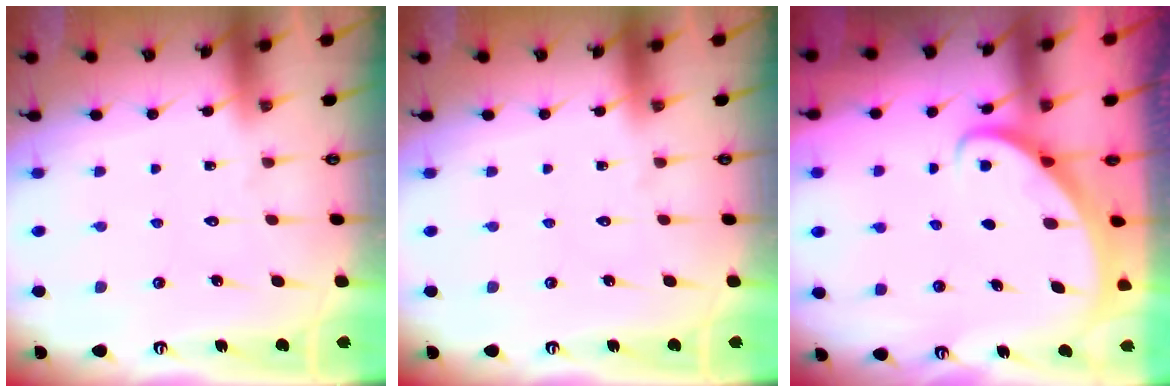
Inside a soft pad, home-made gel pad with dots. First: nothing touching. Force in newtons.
{"total": 0.0}
{"total": 2.6, "press": 2.6, "slide": 0.2}